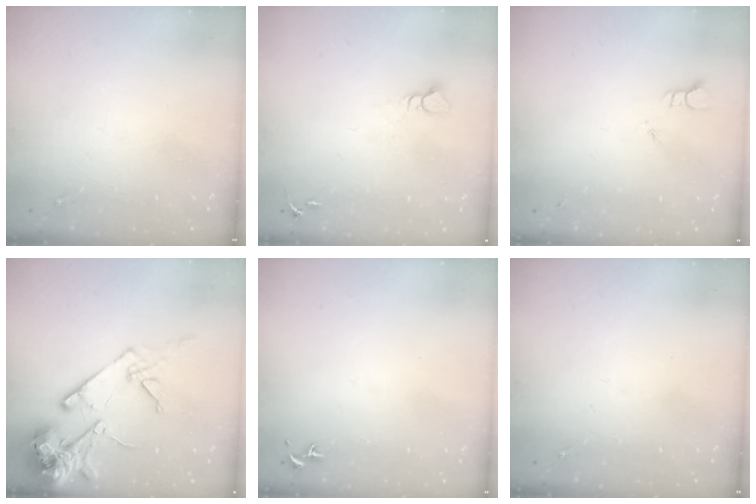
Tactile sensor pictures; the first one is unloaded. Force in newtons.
{"total": 3.9, "press": 3.8, "slide": 0.3}
{"total": 1.9, "press": 1.9, "slide": 0.1}
{"total": 16.6, "press": 16.5, "slide": 2.3}
{"total": 0.7, "press": 0.6, "slide": 0.5}
{"total": 0.0}